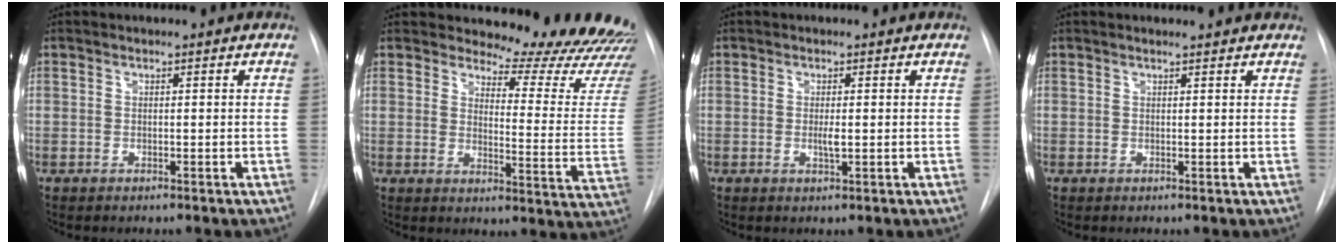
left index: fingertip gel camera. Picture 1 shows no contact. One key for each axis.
{"total": 18.0, "fx": 17.4, "fy": 2.0, "fz": 3.9, "tx": -0.034, "ty": -0.138, "tz": 0.182}
{"total": 1.5, "fx": 0.0, "fy": 0.3, "fz": 1.4, "tx": -0.030, "ty": -0.003, "tz": 0.000}
{"total": 3.1, "fx": 2.9, "fy": 0.4, "fz": 0.9, "tx": -0.018, "ty": 0.013, "tz": 0.028}